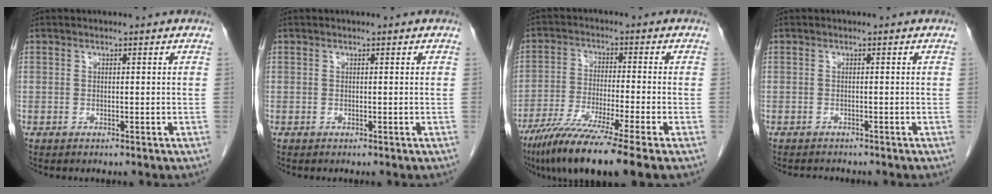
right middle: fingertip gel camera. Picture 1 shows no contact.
{"total": 0.0}
{"total": 12.8, "force": [-9.0, -1.1, 9.0], "torque": [-0.162, -0.041, -0.151]}
{"total": 2.0, "force": [-1.8, 0.6, 0.4], "torque": [-0.009, -0.005, -0.023]}